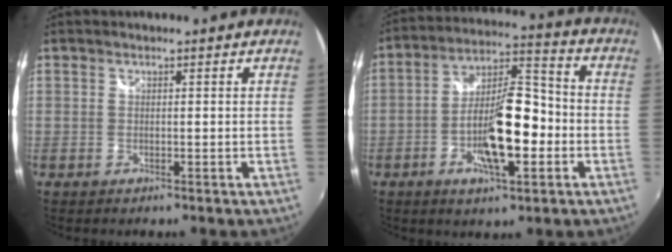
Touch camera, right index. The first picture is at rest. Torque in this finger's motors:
{"motor_torque": [1.63, -0.51, 1.06, 0.21]}